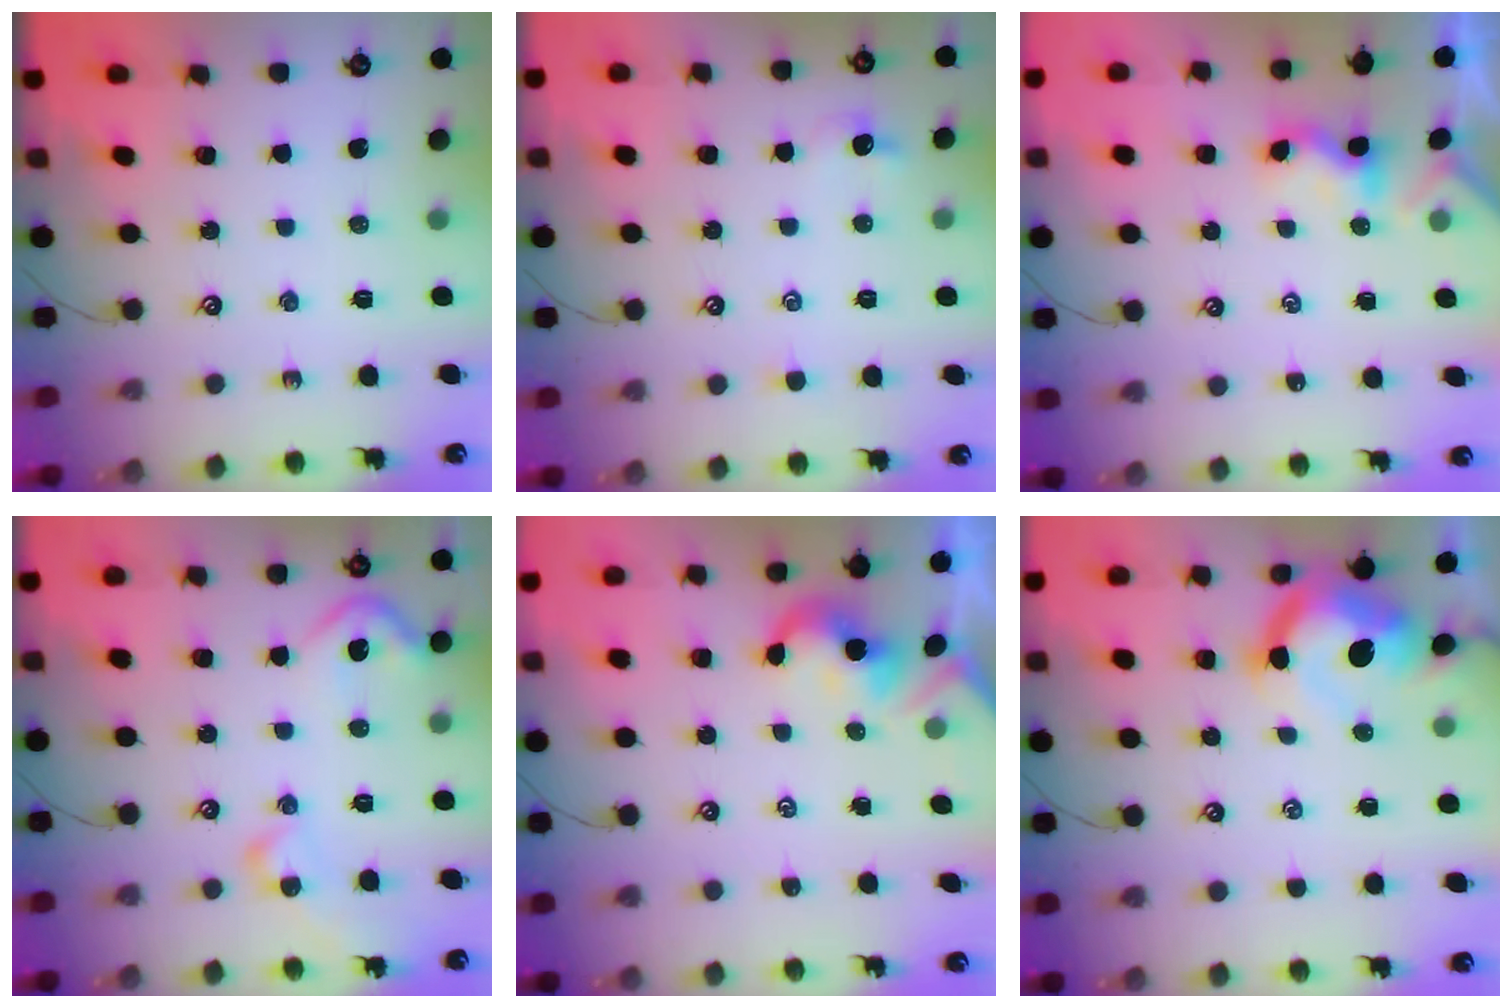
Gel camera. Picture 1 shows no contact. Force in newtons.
{"total": 0.9, "press": 0.8, "slide": 0.4}
{"total": 1.8, "press": 1.7, "slide": 0.5}
{"total": 9.4, "press": 9.3, "slide": 1.6}
{"total": 2.0, "press": 1.9, "slide": 0.5}
{"total": 9.4, "press": 9.2, "slide": 1.9}